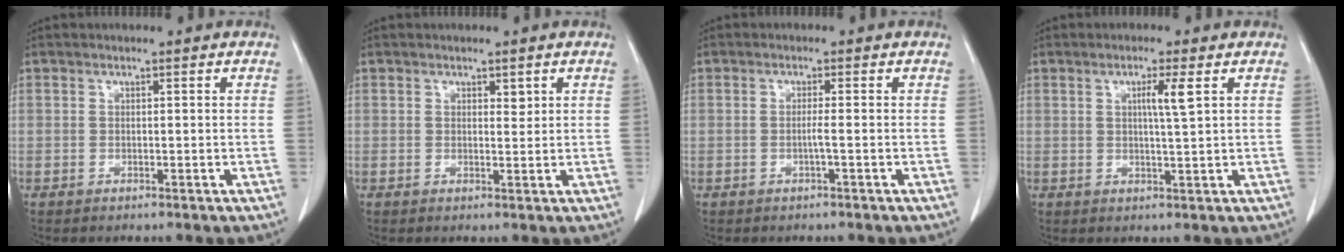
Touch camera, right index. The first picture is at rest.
{"total": 1.1, "force": [0.7, 0.6, 0.7], "torque": [-0.007, -0.005, 0.009]}
{"total": 1.3, "force": [-0.4, -0.3, 1.2], "torque": [-0.022, 0.000, -0.009]}
{"total": 3.4, "force": [1.2, -0.4, 3.2], "torque": [-0.058, -0.003, 0.019]}